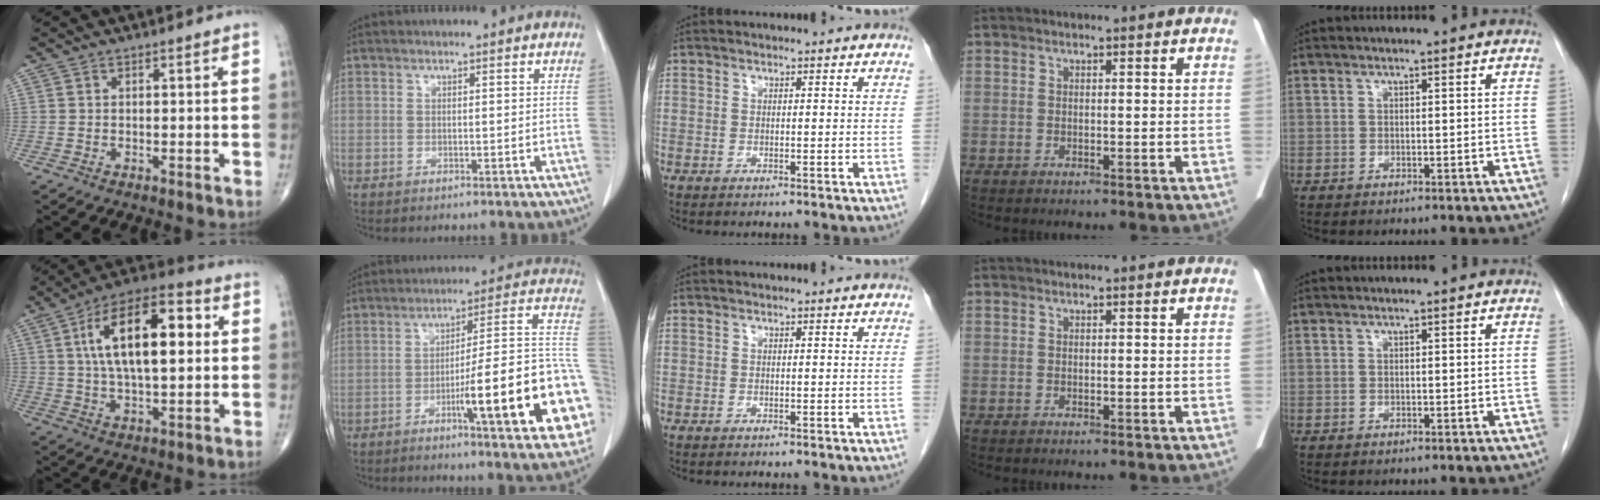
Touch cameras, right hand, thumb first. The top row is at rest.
{"thumb": {"total": 19.3, "force": [3.9, 8.6, 16.9], "torque": [-0.270, 0.017, 0.059]}, "index": {"total": 20.9, "force": [-6.6, 1.6, 19.8], "torque": [-0.191, 0.016, -0.090]}}